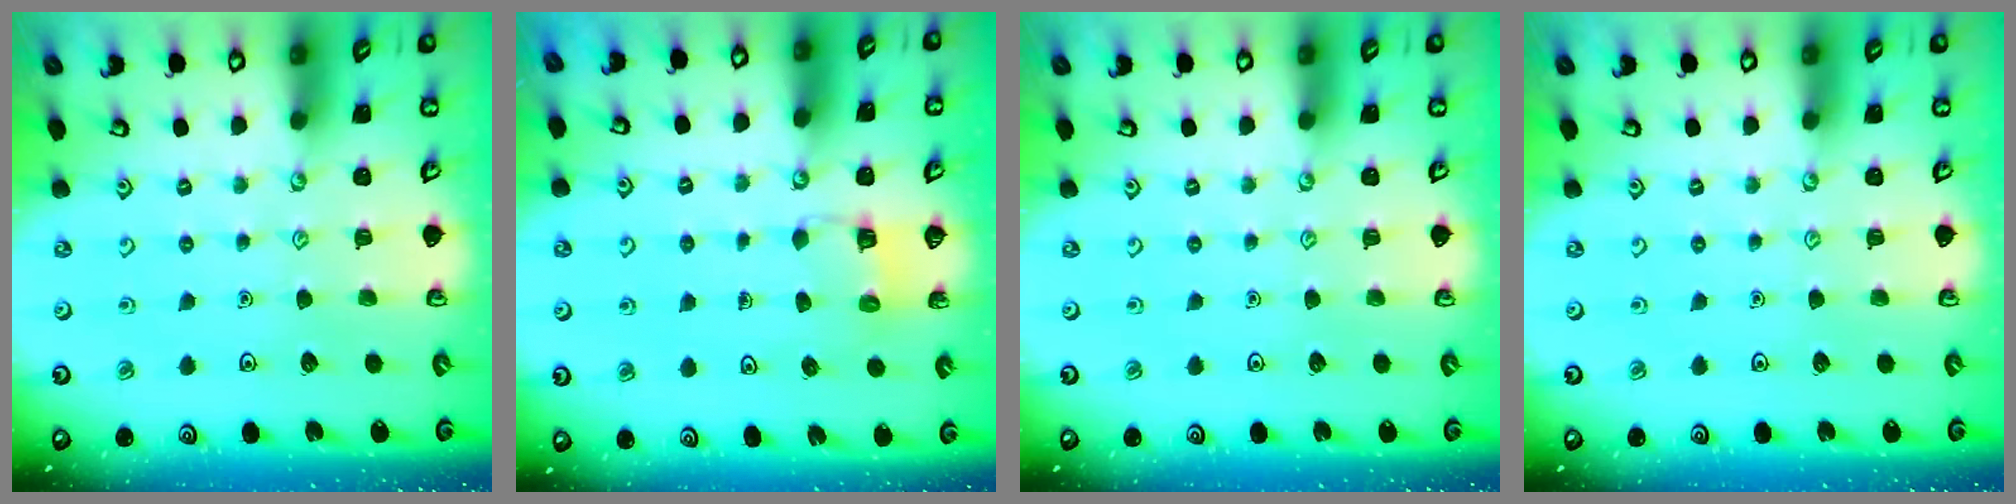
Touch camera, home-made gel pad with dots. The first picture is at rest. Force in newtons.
{"total": 3.2, "press": 3.2, "slide": 0.2}
{"total": 0.0}
{"total": 0.0}